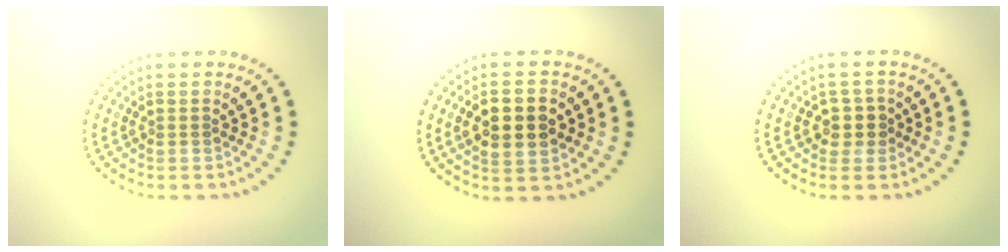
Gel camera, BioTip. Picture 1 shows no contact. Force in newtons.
{"total": 5.0, "press": 5.0, "slide": 0.3}
{"total": 2.1, "press": 1.9, "slide": 0.9}